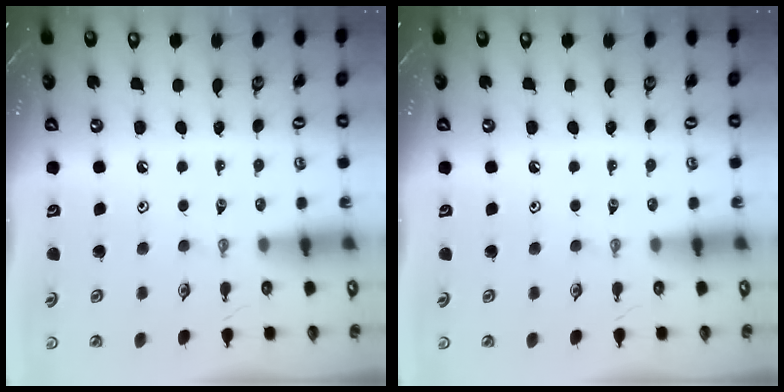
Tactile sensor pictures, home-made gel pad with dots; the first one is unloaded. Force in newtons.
{"total": 0.0}